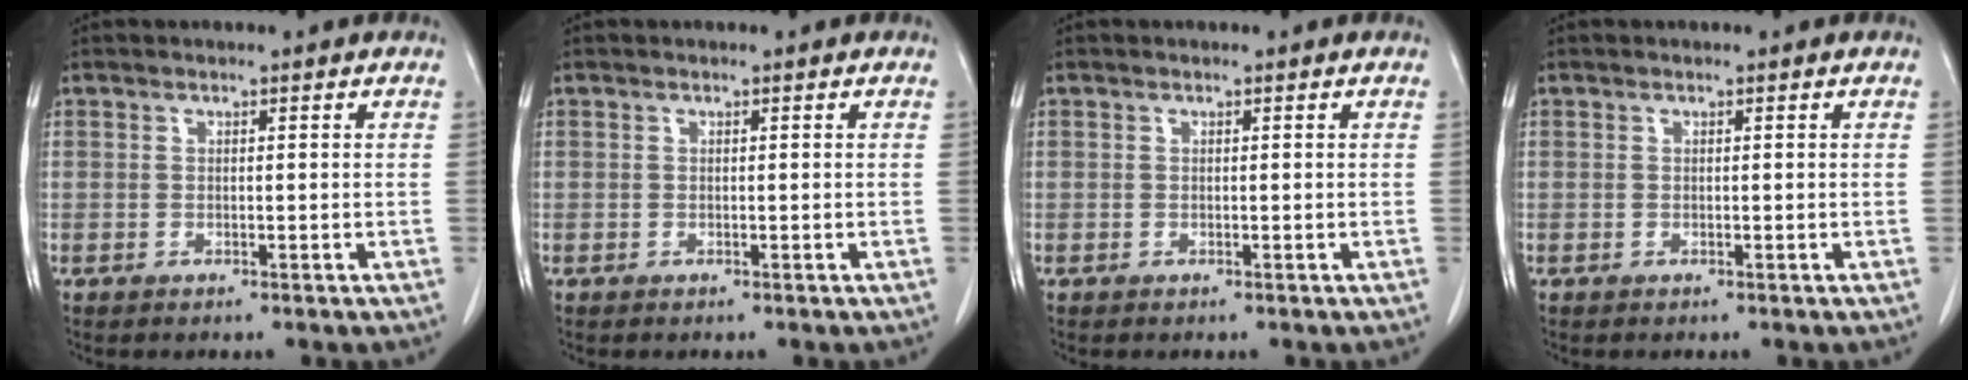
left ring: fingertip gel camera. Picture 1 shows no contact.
{"total": 0.0}
{"total": 0.0}
{"total": 0.0}